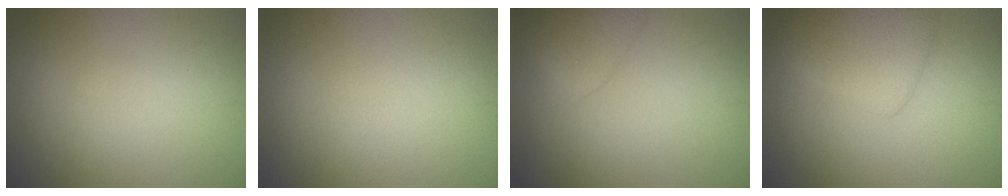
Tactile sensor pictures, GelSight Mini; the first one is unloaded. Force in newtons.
{"total": 0.0}
{"total": 2.9, "press": 2.9, "slide": 0.2}
{"total": 4.5, "press": 4.5, "slide": 0.2}